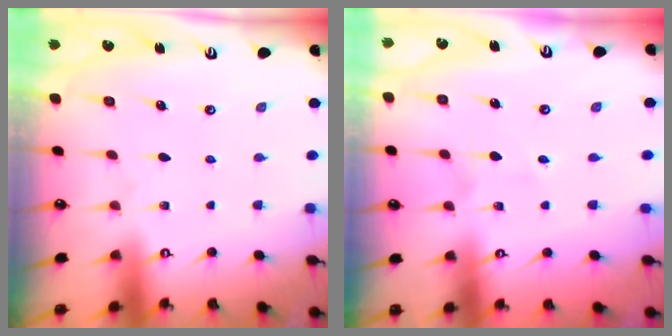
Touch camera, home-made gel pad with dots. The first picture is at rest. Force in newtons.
{"total": 2.7, "press": 2.5, "slide": 1.1}